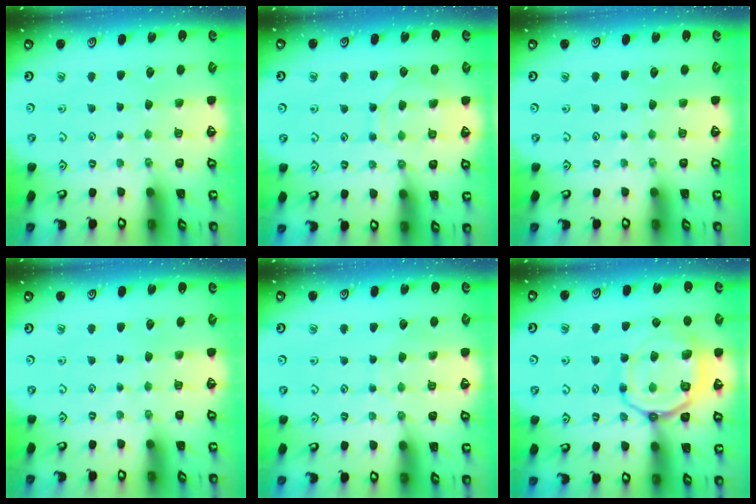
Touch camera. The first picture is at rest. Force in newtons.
{"total": 8.4, "press": 8.3, "slide": 0.8}
{"total": 0.0}
{"total": 0.0}
{"total": 6.0, "press": 5.9, "slide": 0.6}
{"total": 17.0, "press": 17.0, "slide": 1.6}